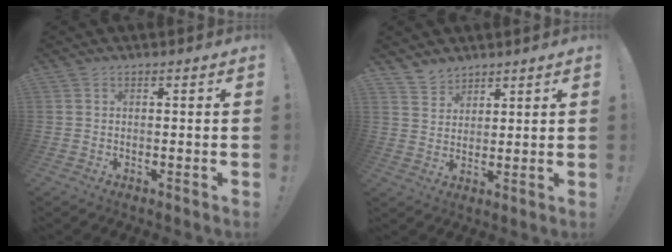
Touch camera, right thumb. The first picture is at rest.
{"total": 4.9, "force": [4.2, 2.6, 0.2], "torque": [-0.003, -0.034, 0.081]}